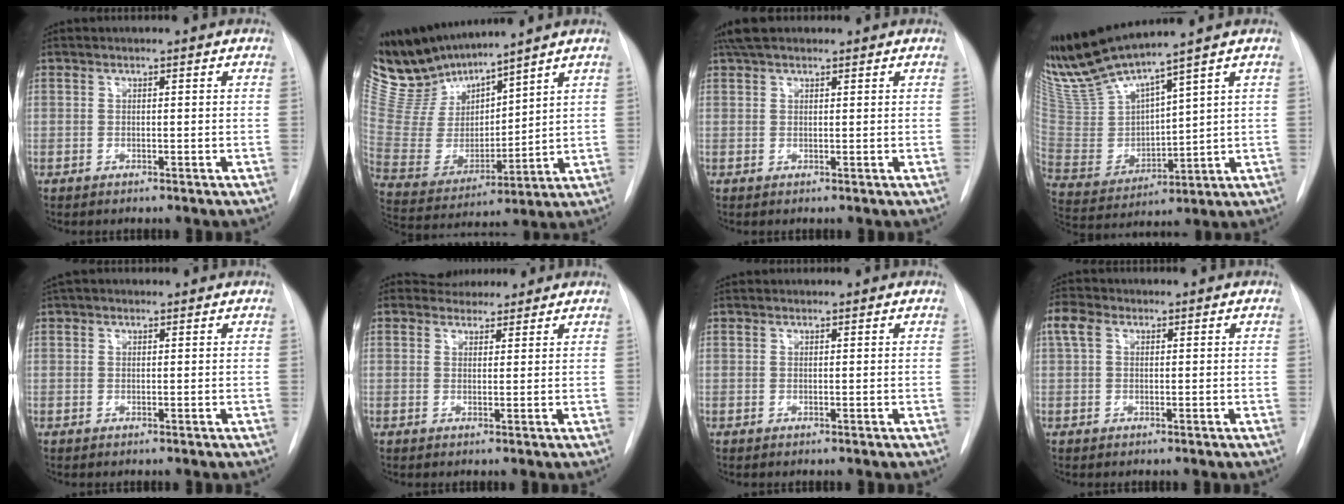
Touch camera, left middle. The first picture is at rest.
{"total": 13.0, "force": [12.5, 2.0, 3.1], "torque": [-0.084, -0.005, 0.266]}
{"total": 4.2, "force": [3.3, 1.6, 2.0], "torque": [-0.037, 0.021, 0.058]}
{"total": 13.9, "force": [12.5, -0.5, 6.2], "torque": [-0.136, -0.015, 0.260]}
{"total": 2.7, "force": [2.3, 1.1, 0.9], "torque": [-0.016, 0.025, 0.034]}
{"total": 3.7, "force": [3.4, 1.6, 0.0], "torque": [0.006, 0.007, 0.044]}
{"total": 0.9, "force": [0.8, 0.2, 0.0], "torque": [-0.004, 0.012, 0.014]}
{"total": 3.0, "force": [1.2, 2.0, 2.0], "torque": [-0.053, 0.024, 0.026]}